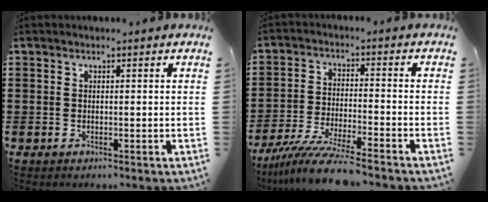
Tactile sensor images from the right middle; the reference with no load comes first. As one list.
[{"total": 8.5, "force": [-7.4, 0.1, 4.3], "torque": [-0.093, -0.008, -0.141]}]